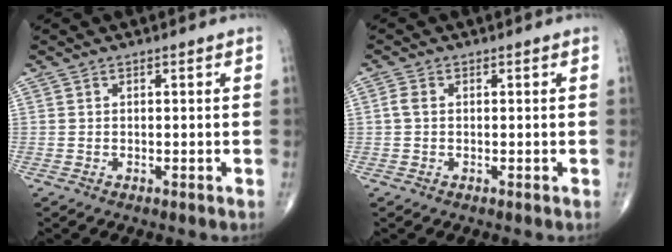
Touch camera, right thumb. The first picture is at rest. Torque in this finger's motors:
{"motor_torque": [-0.14, 0.07, 0.03, -0.01, 0.04]}